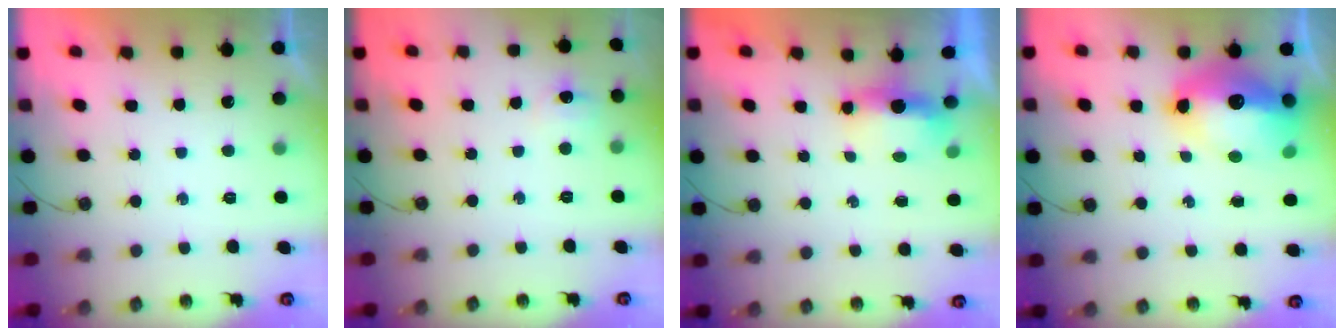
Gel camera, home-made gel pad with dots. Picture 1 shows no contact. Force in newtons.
{"total": 6.7, "press": 6.7, "slide": 0.8}
{"total": 5.1, "press": 4.9, "slide": 1.3}
{"total": 16.6, "press": 16.5, "slide": 1.7}